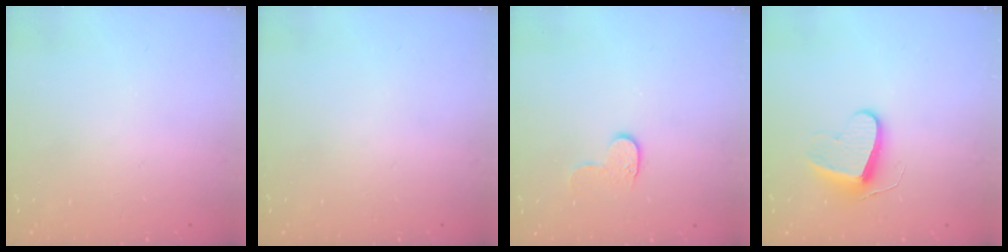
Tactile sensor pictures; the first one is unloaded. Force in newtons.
{"total": 0.0}
{"total": 5.6, "press": 5.6, "slide": 0.5}
{"total": 9.4, "press": 9.3, "slide": 0.9}